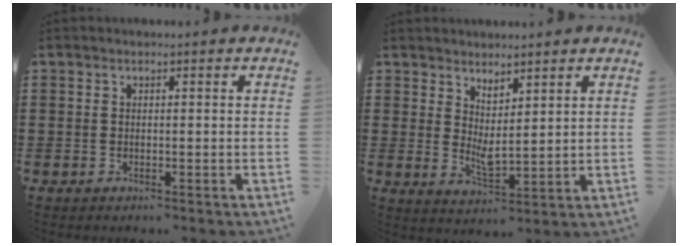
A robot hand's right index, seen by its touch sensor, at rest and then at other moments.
{"total": 2.7, "force": [2.1, 0.8, 1.6], "torque": [-0.038, -0.012, 0.039]}